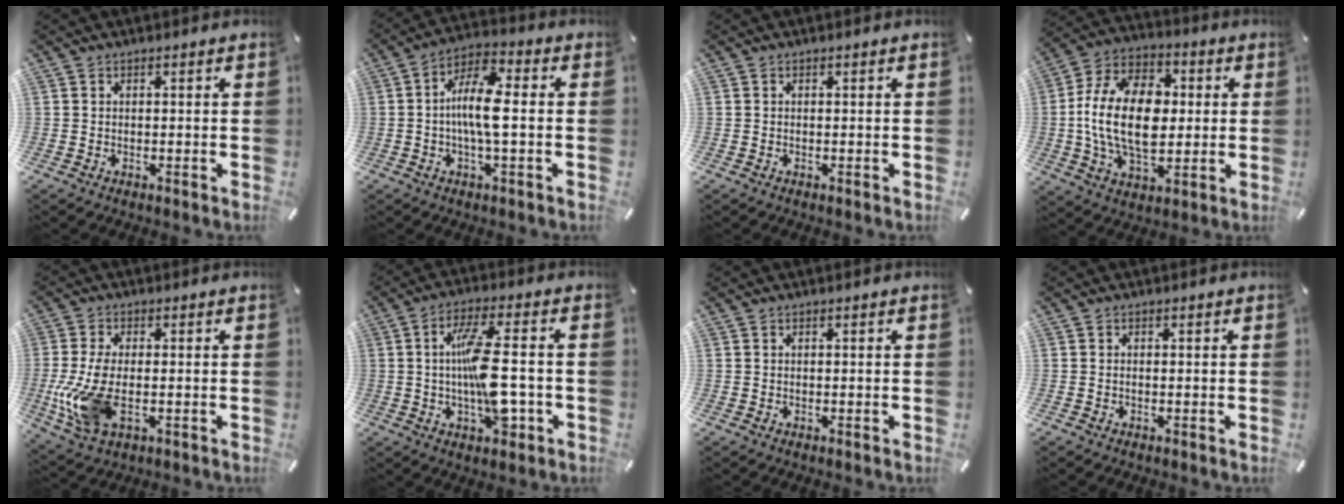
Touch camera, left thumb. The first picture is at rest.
{"total": 10.6, "force": [-0.9, 3.4, 10.0], "torque": [-0.200, 0.002, -0.018]}
{"total": 0.0}
{"total": 18.9, "force": [0.1, 12.5, 14.2], "torque": [-0.297, 0.008, -0.002]}
{"total": 10.9, "force": [-1.8, 5.3, 9.3], "torque": [-0.210, -0.017, -0.025]}
{"total": 13.0, "force": [-1.1, 4.6, 12.1], "torque": [-0.211, -0.004, -0.020]}
{"total": 0.0}
{"total": 0.0}